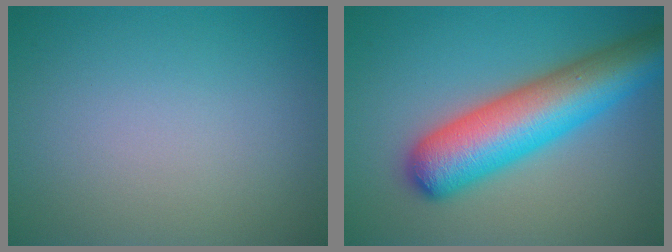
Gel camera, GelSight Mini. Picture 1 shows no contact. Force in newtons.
{"total": 9.7, "press": 9.7, "slide": 0.3}